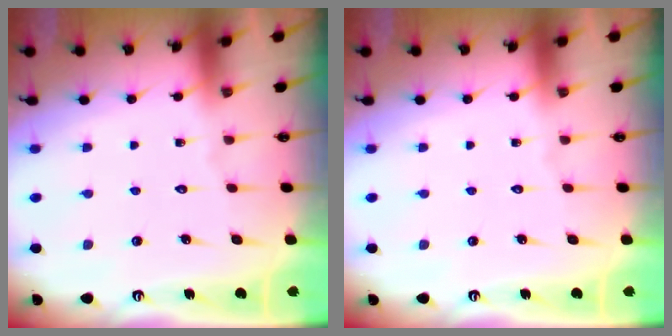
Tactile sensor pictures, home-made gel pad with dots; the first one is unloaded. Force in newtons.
{"total": 0.0}